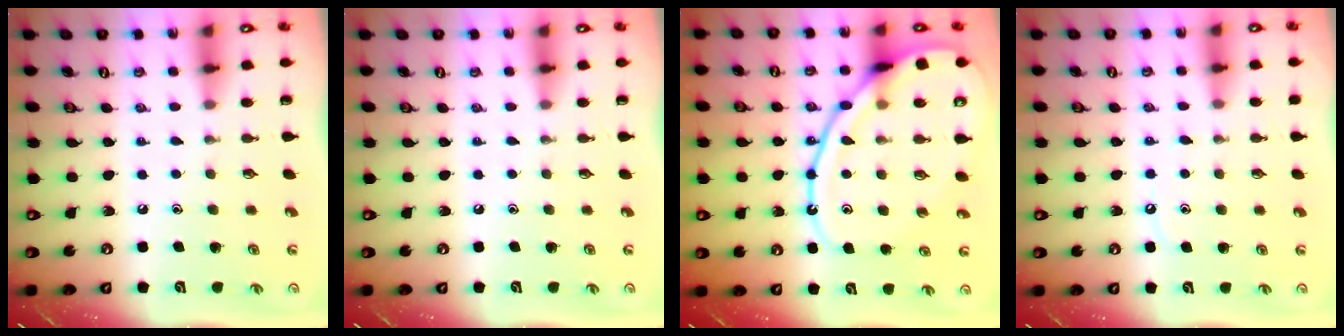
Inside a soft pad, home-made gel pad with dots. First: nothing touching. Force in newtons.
{"total": 0.0}
{"total": 16.6, "press": 16.6, "slide": 1.1}
{"total": 6.6, "press": 6.6, "slide": 0.7}